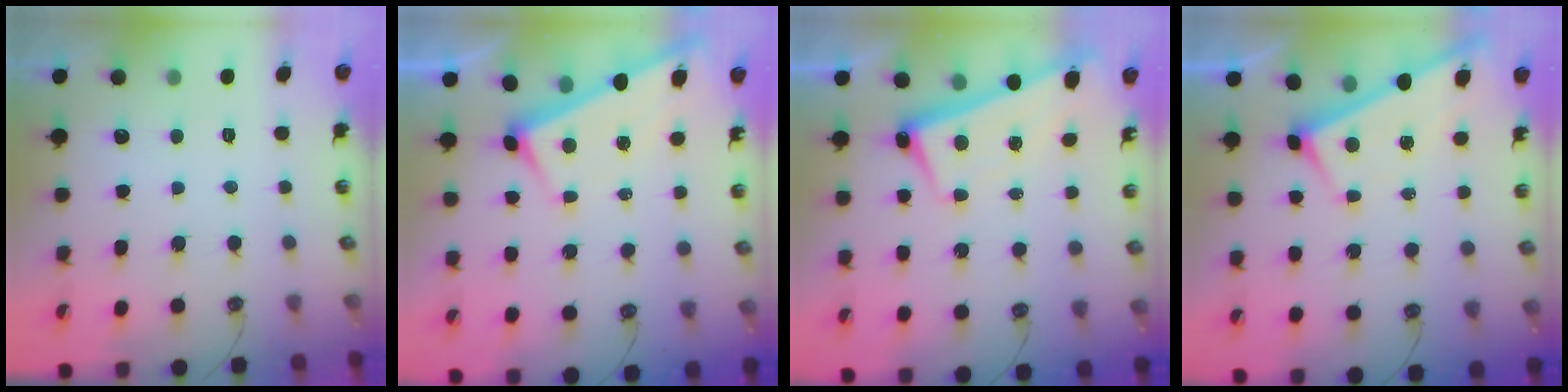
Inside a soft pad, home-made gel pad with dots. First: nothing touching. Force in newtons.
{"total": 2.9, "press": 2.9, "slide": 0.2}
{"total": 2.8, "press": 2.7, "slide": 0.7}
{"total": 3.0, "press": 3.0, "slide": 0.1}